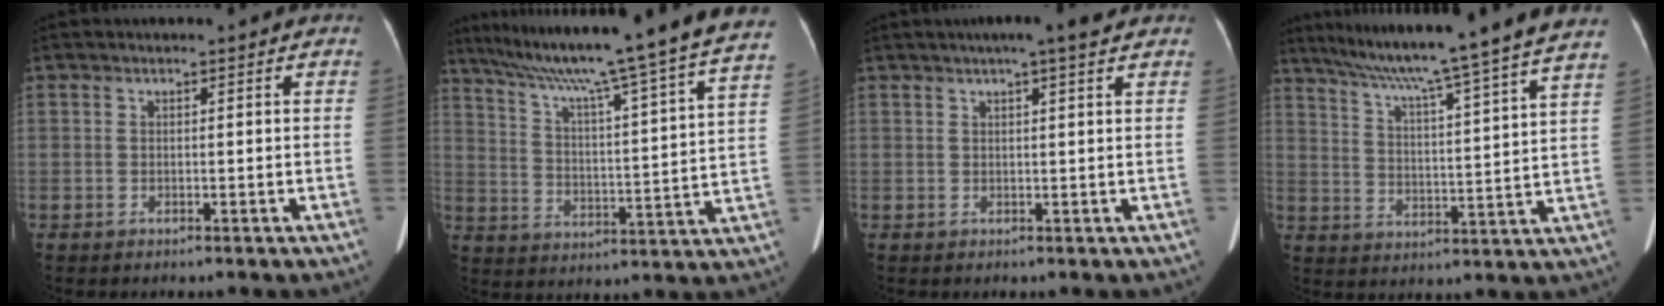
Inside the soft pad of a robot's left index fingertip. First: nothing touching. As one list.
[{"total": 29.4, "force": [25.0, -1.4, 15.4], "torque": [-0.255, -0.051, 0.336]}, {"total": 5.6, "force": [4.3, 0.2, 3.6], "torque": [-0.052, 0.022, 0.057]}, {"total": 24.3, "force": [20.9, -2.4, 12.2], "torque": [-0.202, -0.032, 0.282]}]